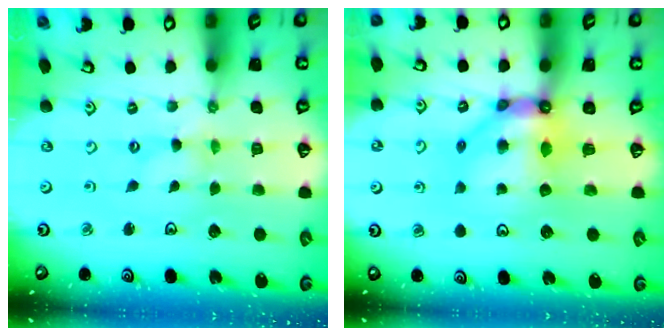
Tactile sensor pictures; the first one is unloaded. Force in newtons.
{"total": 9.0, "press": 8.9, "slide": 1.2}